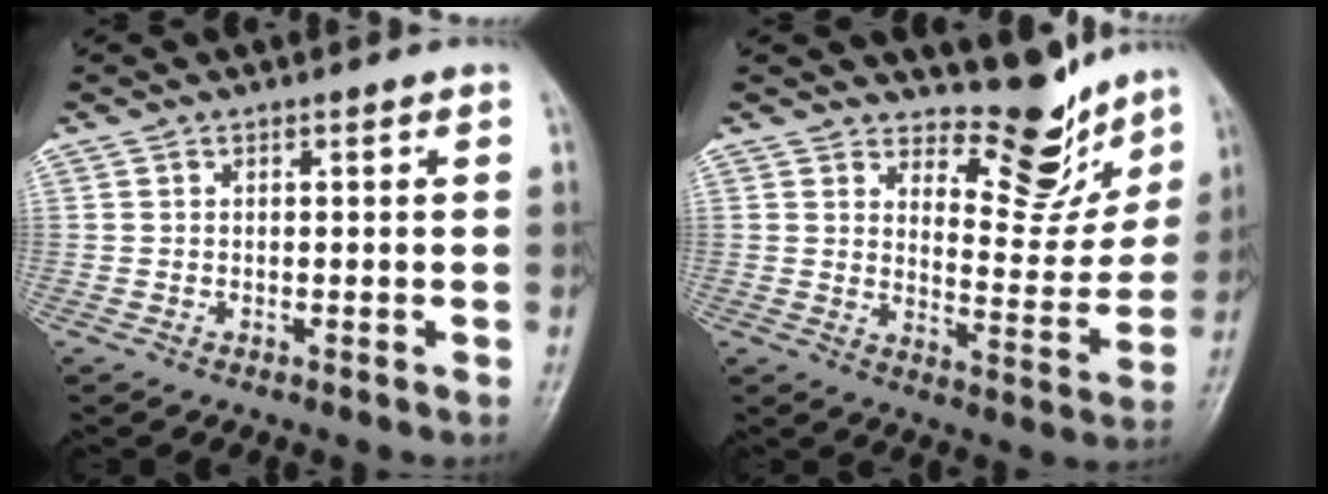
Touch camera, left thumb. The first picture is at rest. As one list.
[{"total": 10.8, "force": [9.4, 4.0, 3.5], "torque": [-0.011, -0.078, 0.140]}]